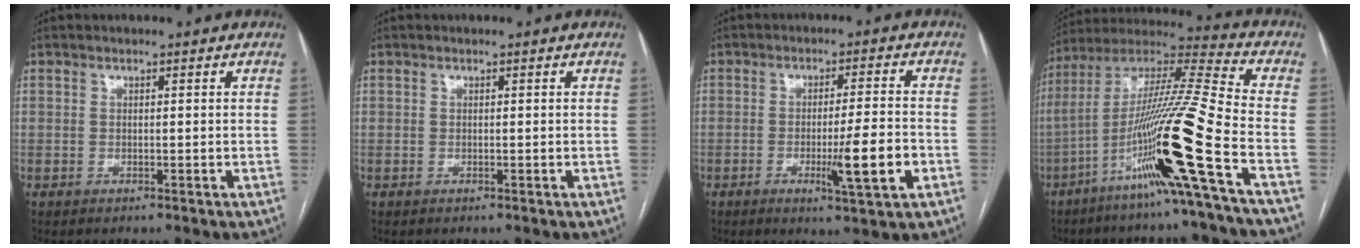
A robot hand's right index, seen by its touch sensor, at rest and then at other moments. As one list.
[{"total": 0.0}, {"total": 8.2, "force": [-2.7, -0.3, 7.7], "torque": [-0.121, -0.015, -0.043]}, {"total": 21.4, "force": [-9.2, -2.1, 19.2], "torque": [-0.378, -0.026, -0.177]}]